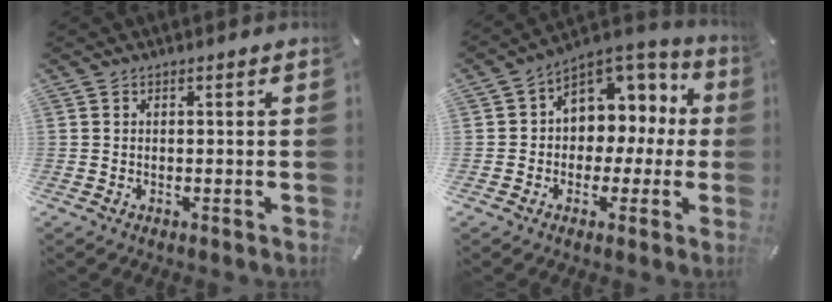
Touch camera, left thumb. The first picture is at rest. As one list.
[{"total": 8.7, "force": [2.5, 7.7, 3.3], "torque": [-0.044, -0.029, 0.048]}]